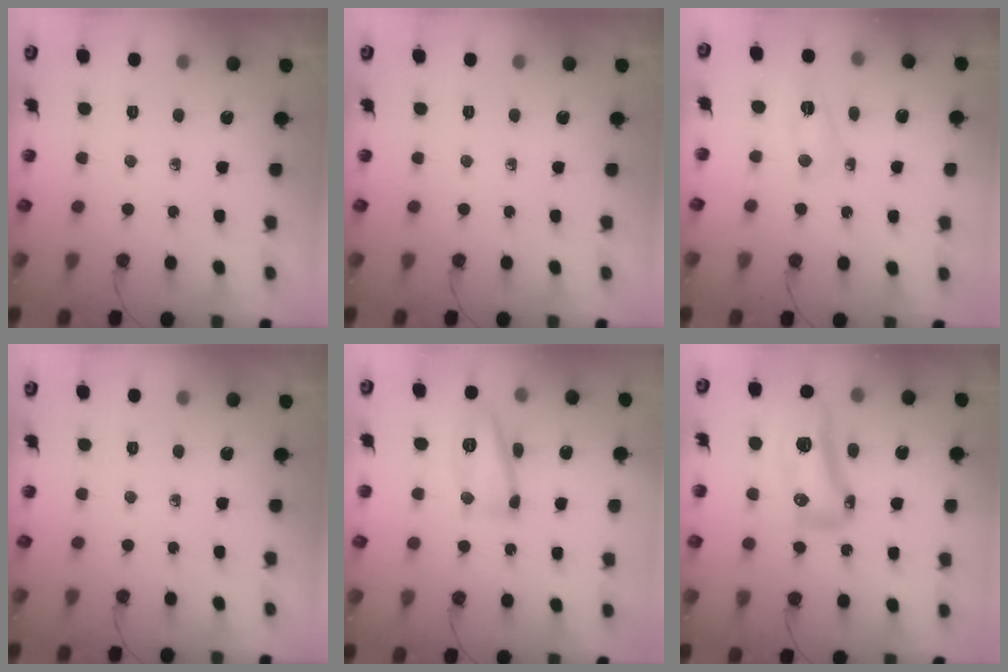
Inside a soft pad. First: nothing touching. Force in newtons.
{"total": 0.0}
{"total": 4.8, "press": 4.8, "slide": 0.3}
{"total": 0.0}
{"total": 12.7, "press": 12.7, "slide": 1.1}
{"total": 14.8, "press": 14.7, "slide": 1.6}